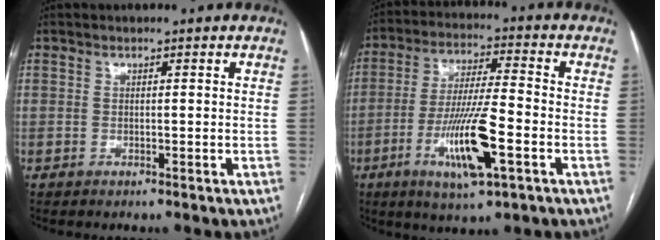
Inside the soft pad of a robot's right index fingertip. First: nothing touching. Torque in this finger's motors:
{"motor_torque": [1.14, 0.16, 0.34, 0.10]}